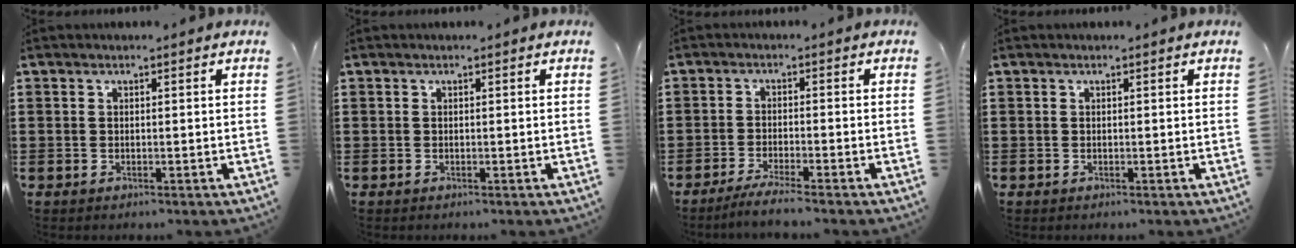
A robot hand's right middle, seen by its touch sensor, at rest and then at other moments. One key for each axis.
{"total": 0.0}
{"total": 3.0, "fx": -2.5, "fy": -0.3, "fz": 1.5, "tx": -0.025, "ty": -0.002, "tz": -0.046}
{"total": 0.0}